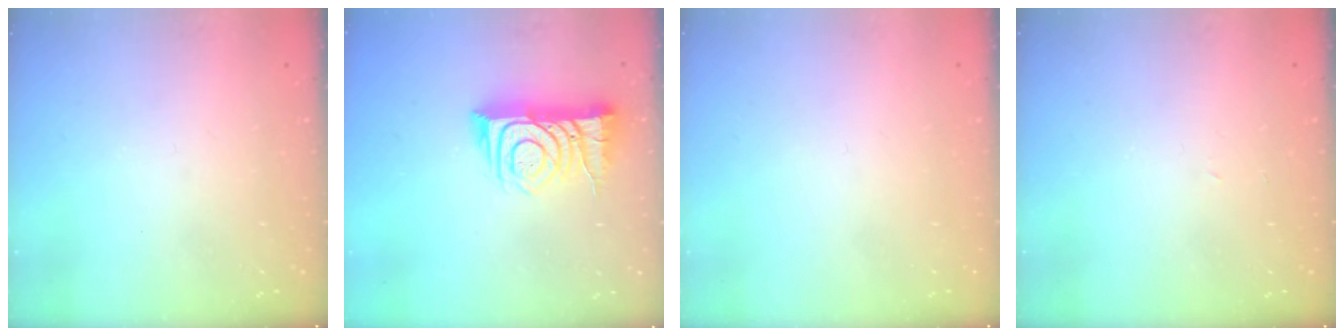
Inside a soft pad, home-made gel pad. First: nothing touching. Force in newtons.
{"total": 12.2, "press": 12.1, "slide": 1.4}
{"total": 1.7, "press": 1.7, "slide": 0.1}
{"total": 2.0, "press": 2.0, "slide": 0.3}